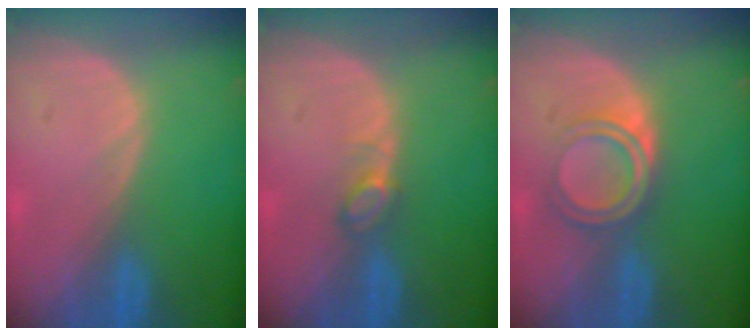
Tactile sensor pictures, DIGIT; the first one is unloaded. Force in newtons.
{"total": 2.2, "press": 2.2, "slide": 0.3}
{"total": 4.7, "press": 4.6, "slide": 0.9}